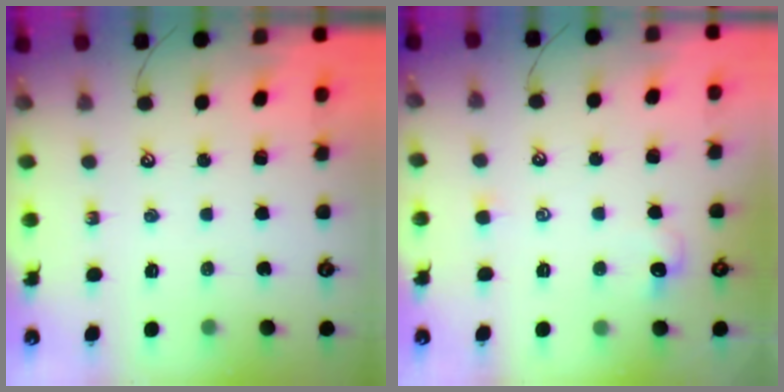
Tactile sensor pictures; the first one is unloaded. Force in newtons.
{"total": 1.0, "press": 0.9, "slide": 0.6}